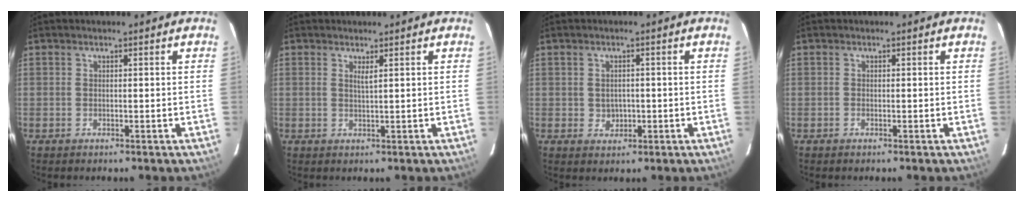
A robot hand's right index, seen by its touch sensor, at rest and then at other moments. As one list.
[{"total": 1.2, "force": [0.7, -0.1, 0.9], "torque": [-0.017, -0.001, 0.012]}, {"total": 2.5, "force": [-0.2, 2.3, 0.9], "torque": [-0.014, 0.005, 0.004]}, {"total": 0.0}]